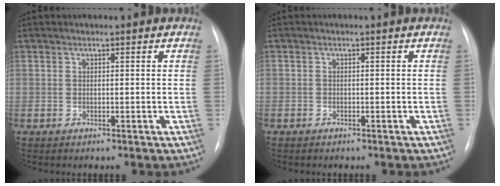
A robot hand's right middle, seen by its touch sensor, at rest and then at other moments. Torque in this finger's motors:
{"motor_torque": [1.06, -1.05, -0.26, -0.21]}